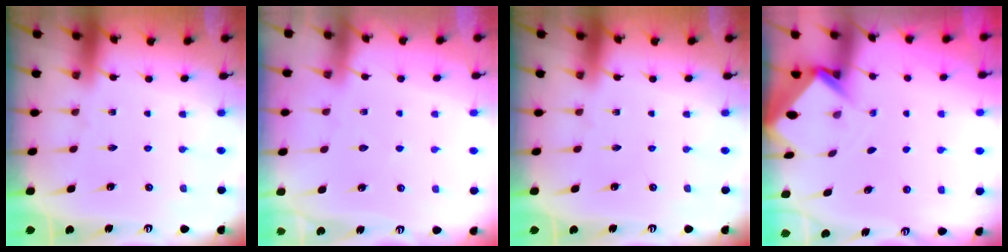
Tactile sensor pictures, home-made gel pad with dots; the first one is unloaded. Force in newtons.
{"total": 2.3, "press": 2.3, "slide": 0.3}
{"total": 0.0}
{"total": 3.0, "press": 2.9, "slide": 0.3}